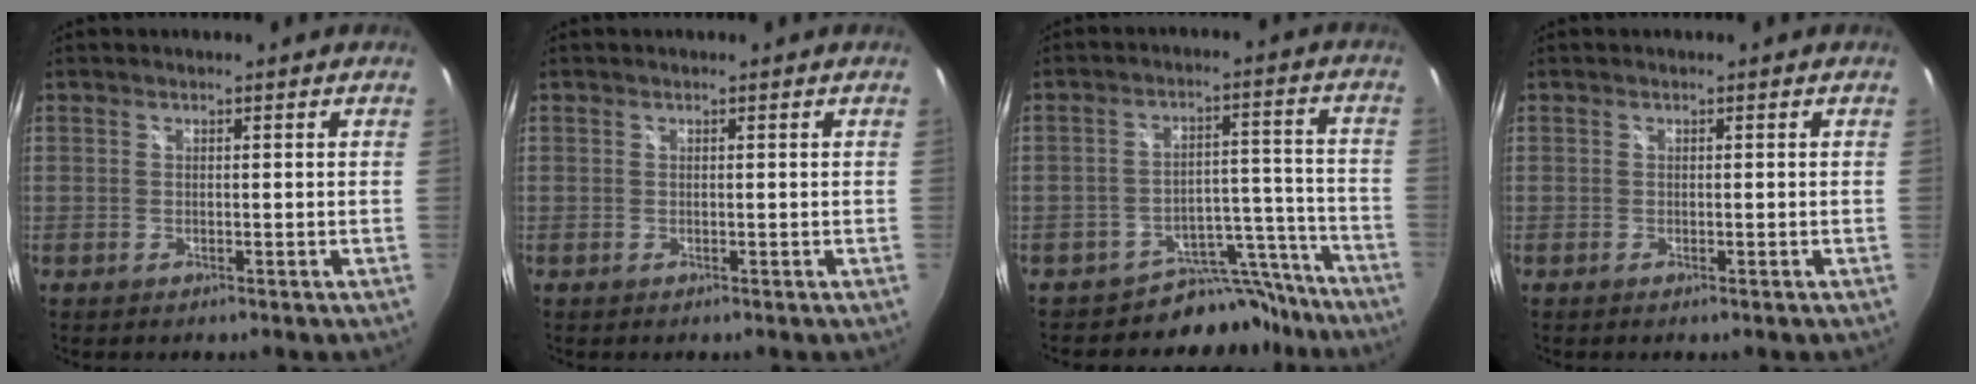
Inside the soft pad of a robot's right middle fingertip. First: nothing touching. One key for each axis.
{"total": 0.0}
{"total": 11.3, "fx": -10.2, "fy": 4.9, "fz": 0.3, "tx": 0.017, "ty": 0.058, "tz": -0.138}
{"total": 0.0}